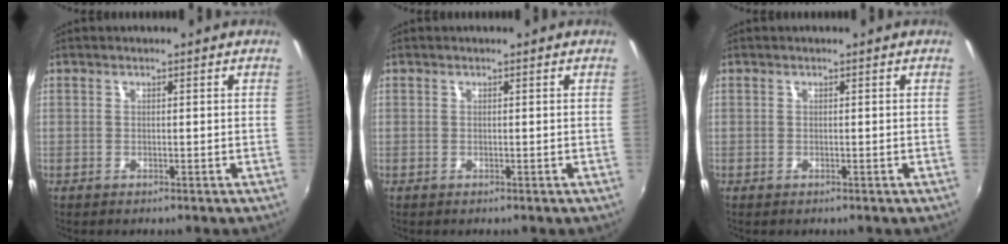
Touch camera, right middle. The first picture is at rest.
{"total": 0.0}
{"total": 0.0}